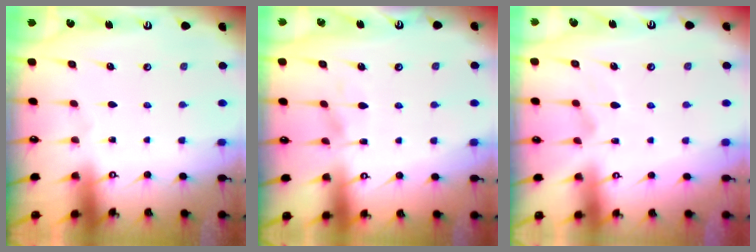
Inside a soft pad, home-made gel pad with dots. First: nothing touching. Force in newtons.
{"total": 4.4, "press": 4.4, "slide": 0.5}
{"total": 1.8, "press": 1.2, "slide": 1.3}